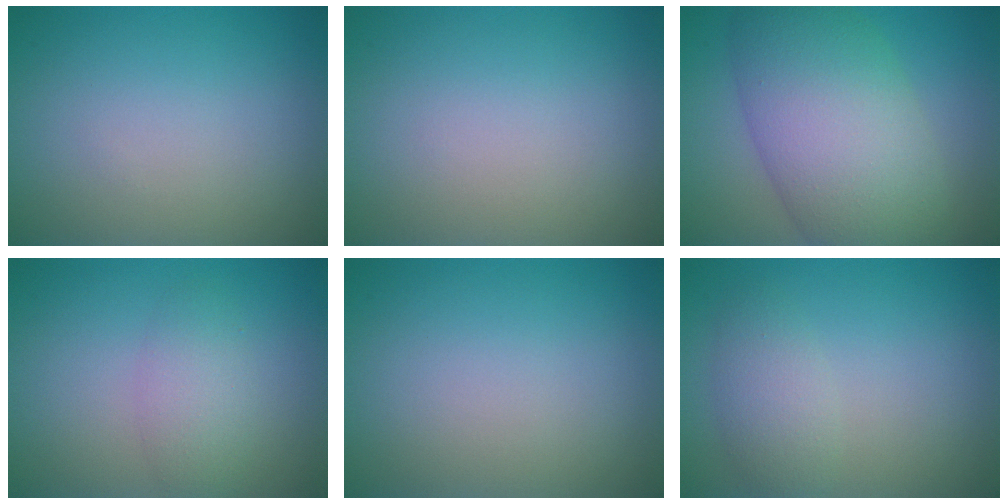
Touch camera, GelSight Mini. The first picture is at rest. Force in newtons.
{"total": 0.0}
{"total": 10.7, "press": 10.7, "slide": 0.5}
{"total": 2.7, "press": 2.7, "slide": 0.1}
{"total": 0.0}
{"total": 2.6, "press": 2.6, "slide": 0.1}